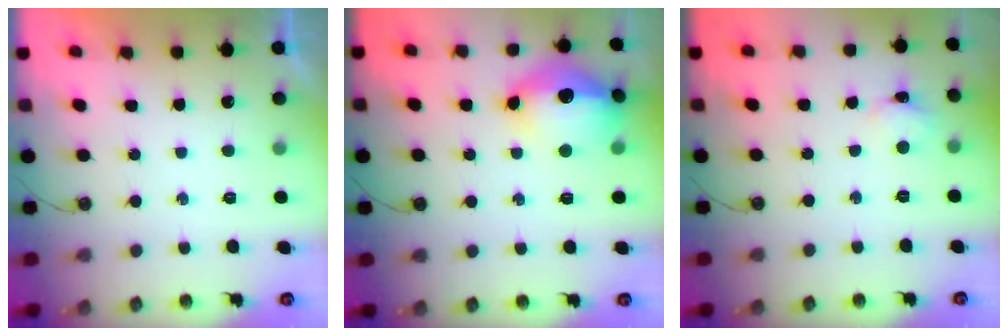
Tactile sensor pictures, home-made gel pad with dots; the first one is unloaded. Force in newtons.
{"total": 15.9, "press": 15.8, "slide": 1.7}
{"total": 3.2, "press": 3.2, "slide": 0.5}